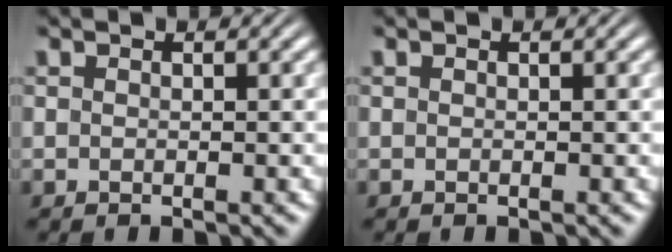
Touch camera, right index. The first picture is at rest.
{"total": 0.0}